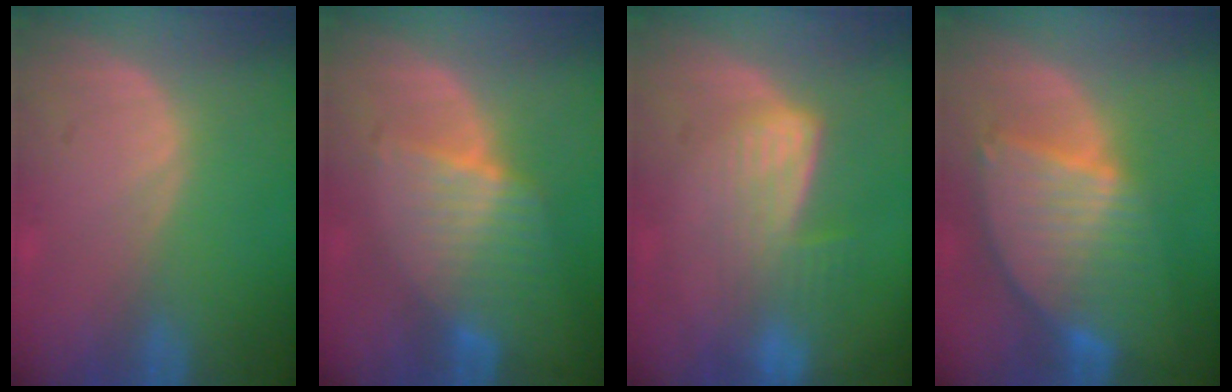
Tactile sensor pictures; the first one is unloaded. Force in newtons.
{"total": 6.8, "press": 6.0, "slide": 3.3}
{"total": 7.2, "press": 6.0, "slide": 4.0}
{"total": 8.7, "press": 7.5, "slide": 4.4}